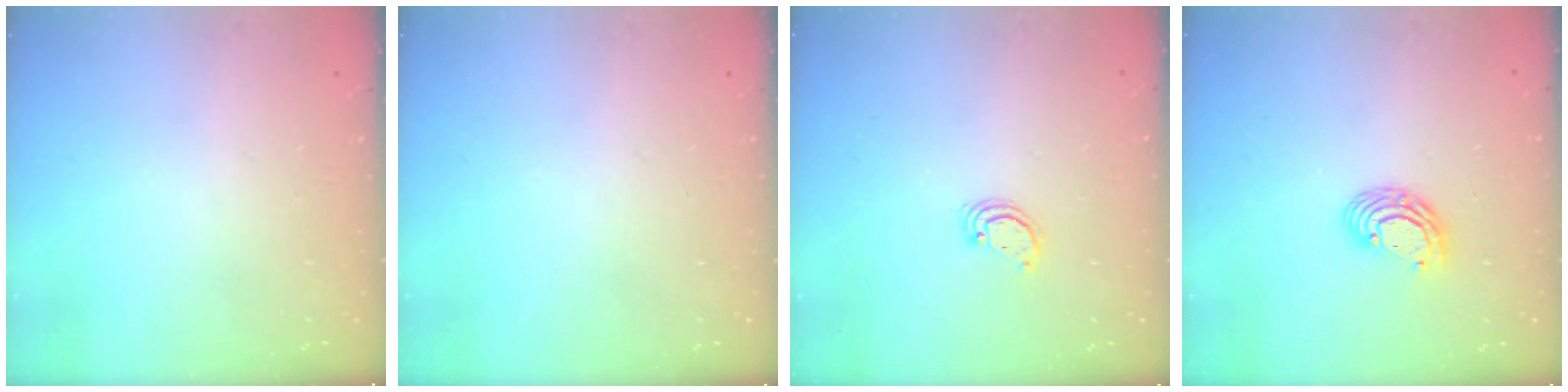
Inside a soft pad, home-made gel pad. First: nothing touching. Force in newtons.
{"total": 0.0}
{"total": 2.5, "press": 2.5, "slide": 0.2}
{"total": 7.8, "press": 7.7, "slide": 1.2}